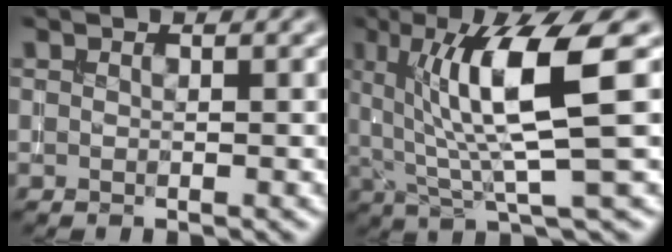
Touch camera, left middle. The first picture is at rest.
{"total": 9.4, "force": [2.1, 1.8, 8.9], "torque": [-0.133, -0.006, 0.037]}